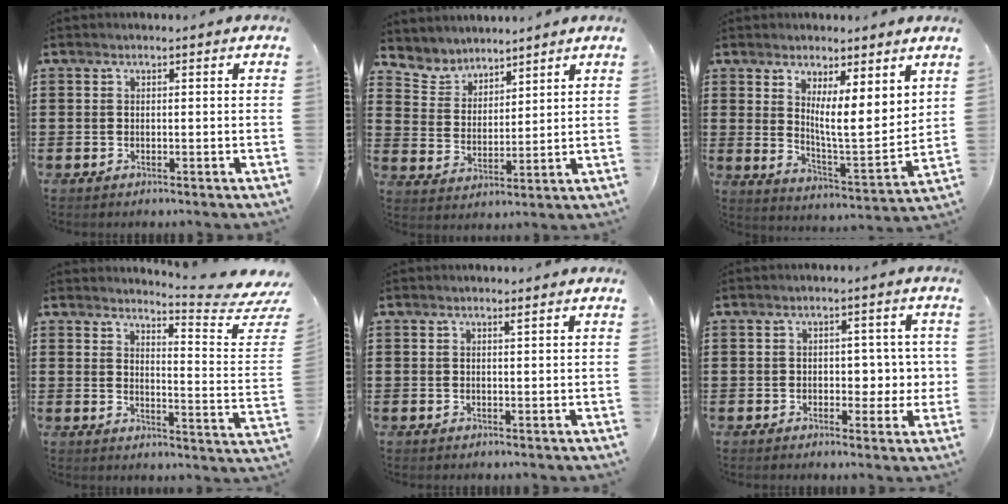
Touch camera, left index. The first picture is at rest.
{"total": 5.2, "force": [5.0, 1.5, -0.1], "torque": [-0.026, -0.021, 0.091]}
{"total": 6.1, "force": [4.3, 1.1, 4.2], "torque": [-0.080, -0.041, 0.069]}
{"total": 5.4, "force": [4.7, -0.3, 2.6], "torque": [-0.042, -0.053, 0.069]}
{"total": 0.9, "force": [0.7, 0.0, 0.5], "torque": [-0.013, -0.002, 0.013]}
{"total": 4.0, "force": [0.2, 2.8, 2.8], "torque": [-0.038, 0.002, -0.007]}